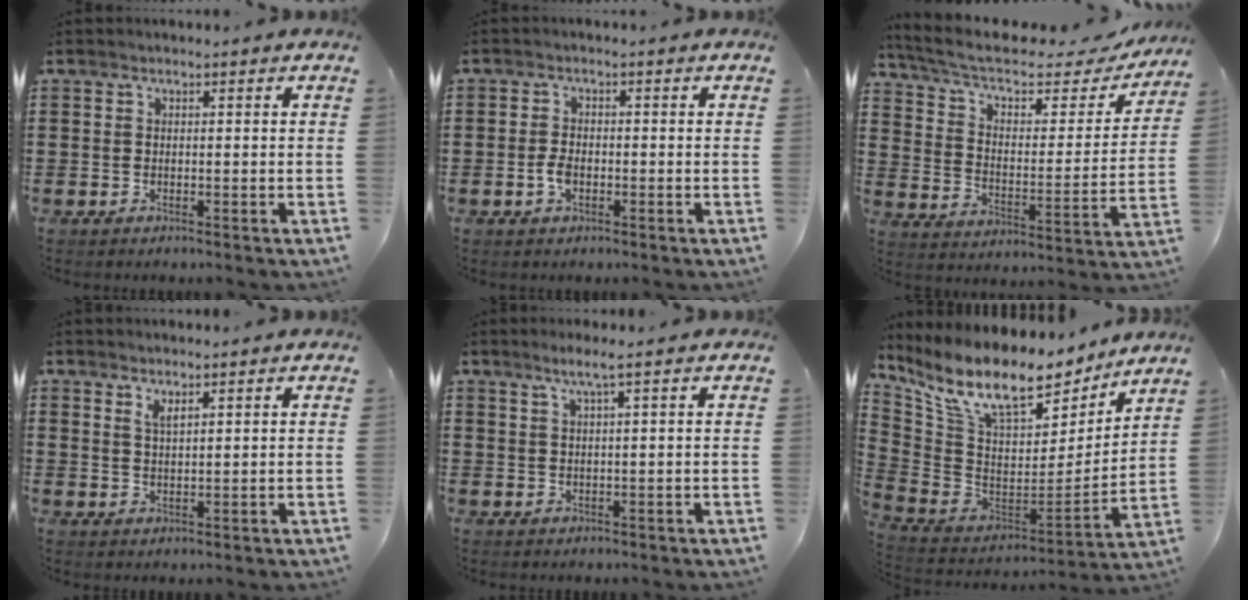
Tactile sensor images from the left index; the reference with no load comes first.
{"total": 2.6, "force": [-0.7, 1.5, 2.1], "torque": [-0.054, -0.004, -0.017]}
{"total": 7.1, "force": [5.1, 2.5, 4.3], "torque": [-0.103, -0.027, 0.084]}
{"total": 2.0, "force": [1.5, 0.6, 1.3], "torque": [-0.028, 0.002, 0.027]}
{"total": 2.4, "force": [1.2, -0.3, 2.0], "torque": [-0.042, -0.002, 0.020]}
{"total": 13.0, "force": [8.6, 4.6, 8.6], "torque": [-0.189, -0.049, 0.152]}